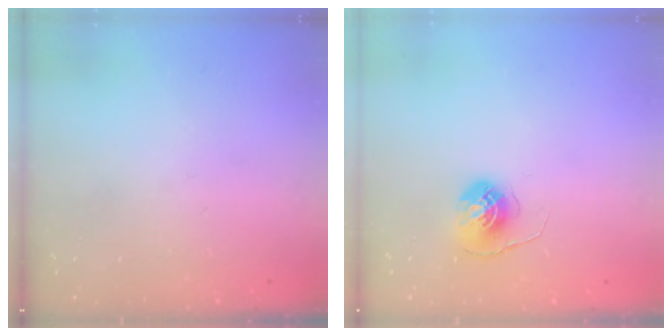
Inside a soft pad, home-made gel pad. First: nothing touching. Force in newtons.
{"total": 6.0, "press": 6.0, "slide": 0.3}